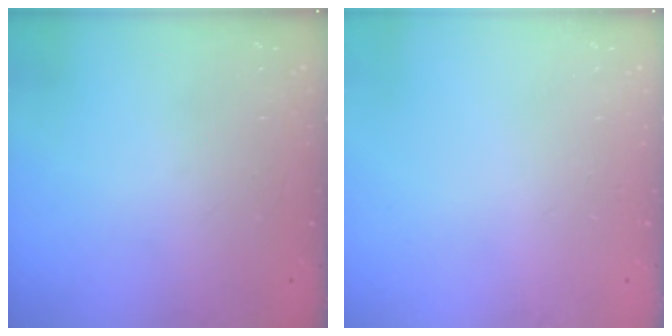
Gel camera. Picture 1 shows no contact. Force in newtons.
{"total": 0.0}